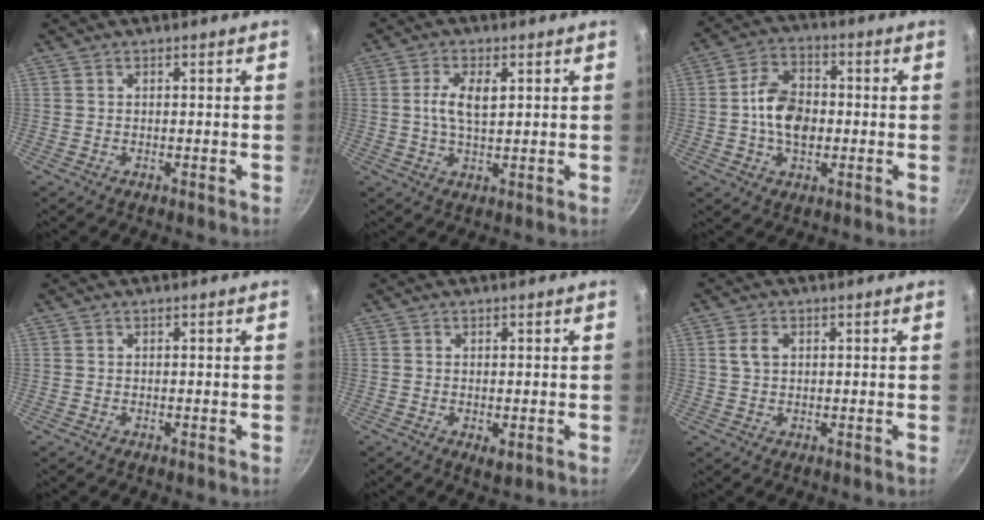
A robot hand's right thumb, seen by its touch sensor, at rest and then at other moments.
{"total": 5.6, "force": [1.2, 2.5, 4.8], "torque": [-0.096, -0.001, 0.021]}
{"total": 10.3, "force": [-0.7, 6.8, 7.8], "torque": [-0.120, 0.016, -0.021]}
{"total": 0.0}
{"total": 1.8, "force": [-0.4, 0.8, 1.6], "torque": [-0.026, -0.006, -0.001]}
{"total": 3.0, "force": [0.8, 2.0, 2.1], "torque": [-0.041, 0.005, 0.017]}